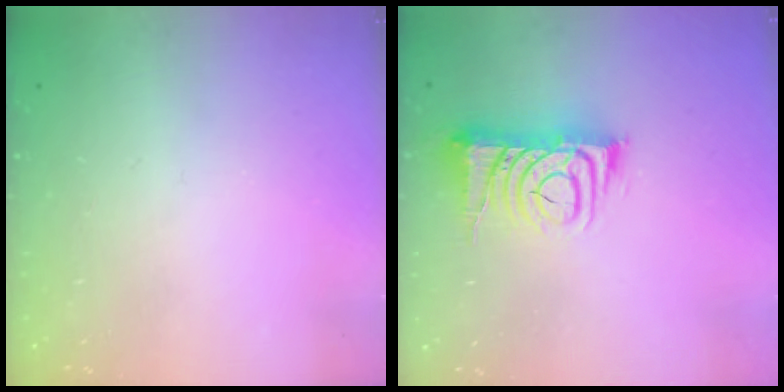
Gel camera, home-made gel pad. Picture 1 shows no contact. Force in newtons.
{"total": 10.2, "press": 10.2, "slide": 1.1}